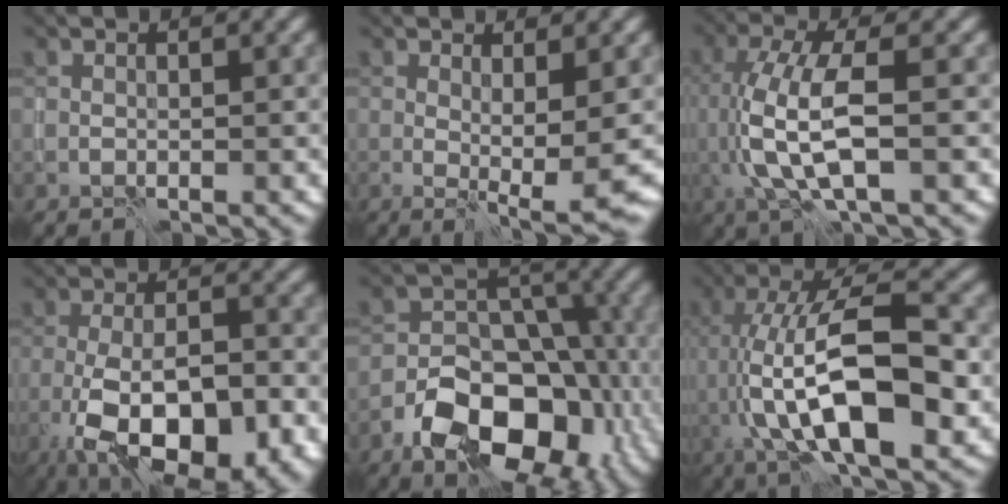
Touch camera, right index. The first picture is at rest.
{"total": 3.4, "force": [-0.1, 0.5, 3.4], "torque": [-0.049, -0.010, -0.001]}
{"total": 6.8, "force": [-0.4, 2.3, 6.4], "torque": [-0.143, -0.002, -0.007]}
{"total": 13.2, "force": [-6.2, 5.8, 10.1], "torque": [-0.158, -0.021, -0.101]}
{"total": 11.4, "force": [-5.8, 6.8, 7.2], "torque": [-0.114, -0.007, -0.098]}
{"total": 12.9, "force": [-1.8, 4.8, 11.8], "torque": [-0.197, 0.011, -0.043]}